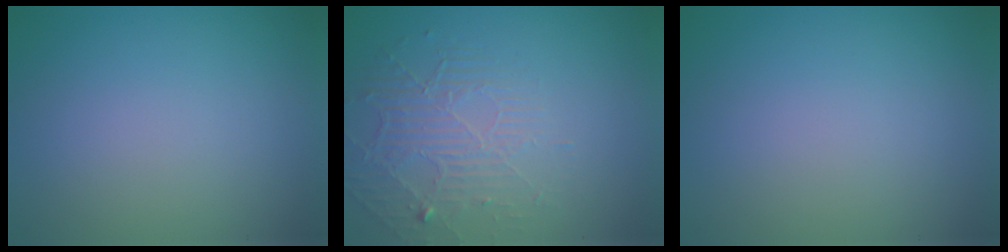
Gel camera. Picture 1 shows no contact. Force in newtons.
{"total": 2.3, "press": 1.7, "slide": 1.6}
{"total": 0.0}